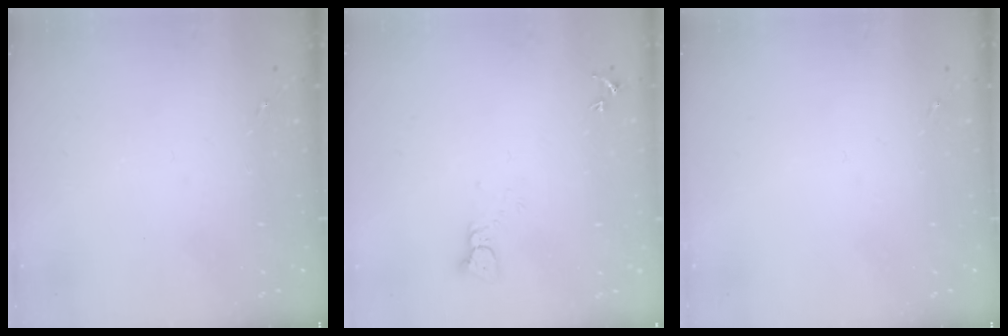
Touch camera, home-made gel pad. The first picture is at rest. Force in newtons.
{"total": 2.6, "press": 2.6, "slide": 0.1}
{"total": 0.0}